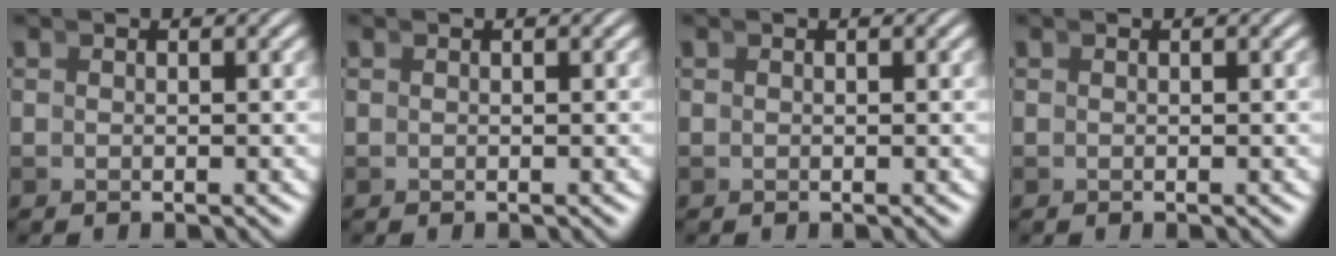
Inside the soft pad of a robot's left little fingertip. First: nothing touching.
{"total": 0.0}
{"total": 0.0}
{"total": 0.0}